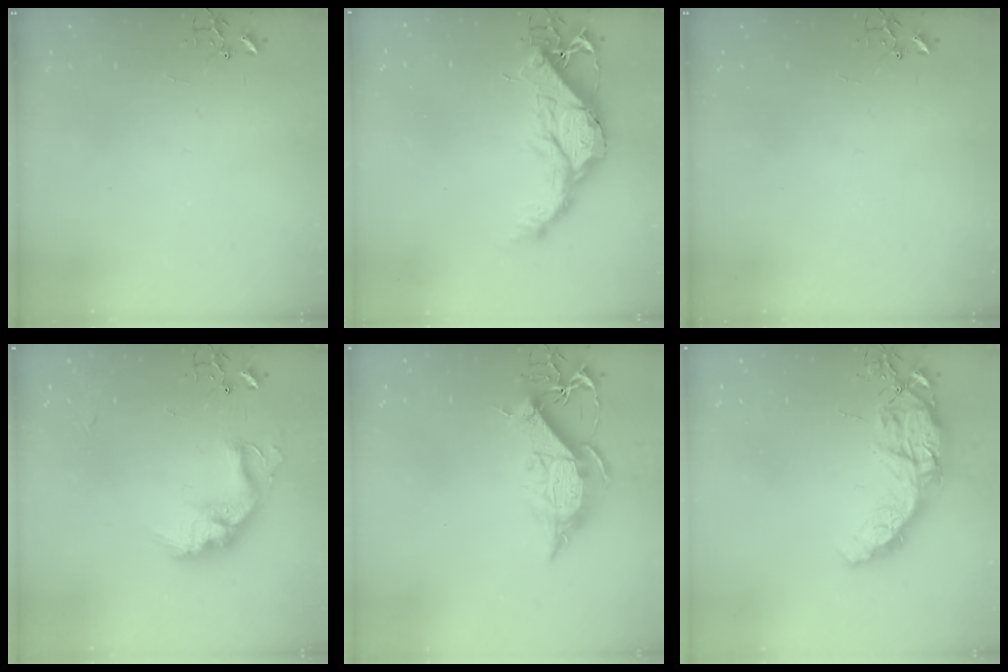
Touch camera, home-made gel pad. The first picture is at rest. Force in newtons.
{"total": 17.2, "press": 17.1, "slide": 1.3}
{"total": 0.0}
{"total": 16.9, "press": 16.9, "slide": 1.2}
{"total": 13.0, "press": 12.9, "slide": 1.5}
{"total": 16.6, "press": 16.5, "slide": 1.3}